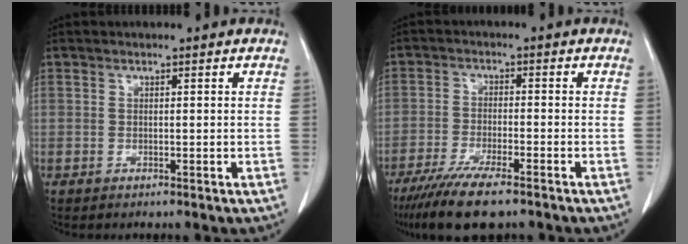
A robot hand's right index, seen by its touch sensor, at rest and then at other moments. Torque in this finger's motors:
{"motor_torque": [-0.64, -0.25, -0.19, -0.15]}